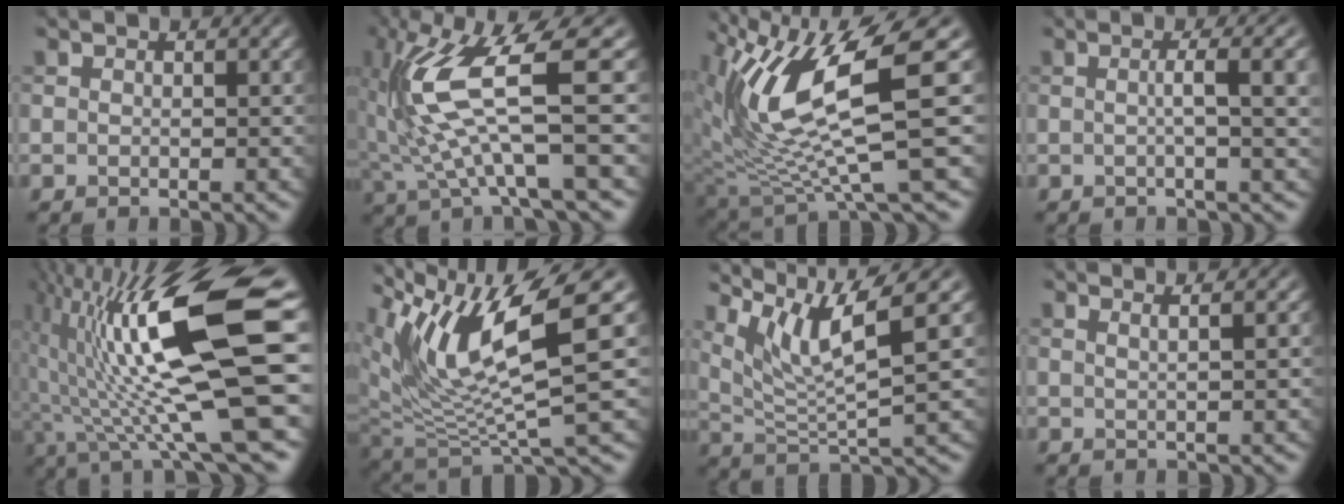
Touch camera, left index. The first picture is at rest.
{"total": 9.2, "force": [0.7, 1.8, 9.0], "torque": [-0.186, -0.002, 0.017]}
{"total": 11.1, "force": [3.7, 2.4, 10.1], "torque": [-0.190, -0.010, 0.075]}
{"total": 4.7, "force": [0.4, 1.2, 4.6], "torque": [-0.055, 0.011, 0.004]}
{"total": 15.9, "force": [2.6, 3.5, 15.3], "torque": [-0.262, 0.002, 0.048]}
{"total": 10.2, "force": [5.2, 2.3, 8.5], "torque": [-0.162, -0.004, 0.104]}
{"total": 7.1, "force": [4.3, 1.1, 5.6], "torque": [-0.106, 0.007, 0.086]}
{"total": 2.5, "force": [1.4, 1.1, 1.7], "torque": [-0.001, 0.006, -0.010]}